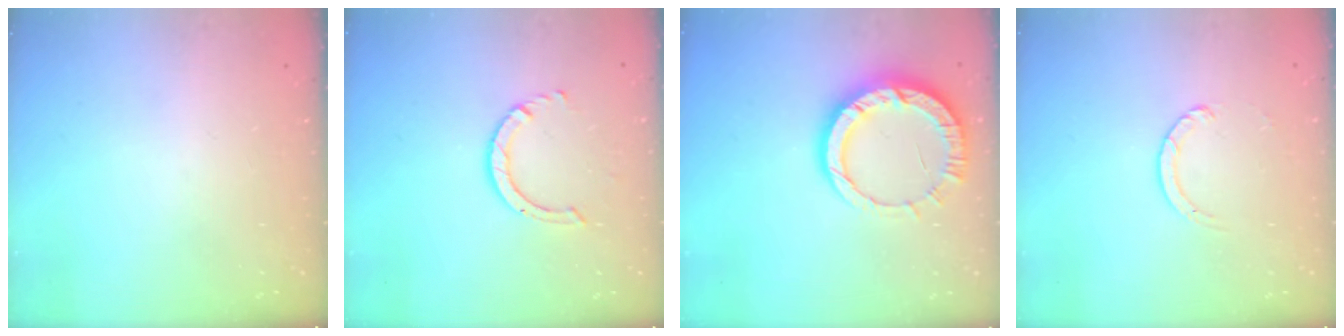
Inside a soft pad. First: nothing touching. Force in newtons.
{"total": 3.3, "press": 3.2, "slide": 0.4}
{"total": 12.1, "press": 12.0, "slide": 1.2}
{"total": 2.7, "press": 2.7, "slide": 0.3}